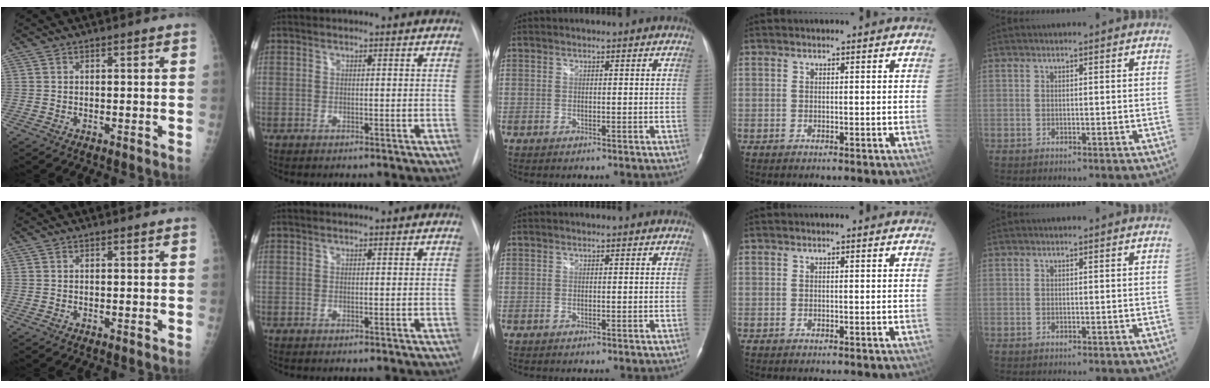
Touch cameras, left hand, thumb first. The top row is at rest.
{}